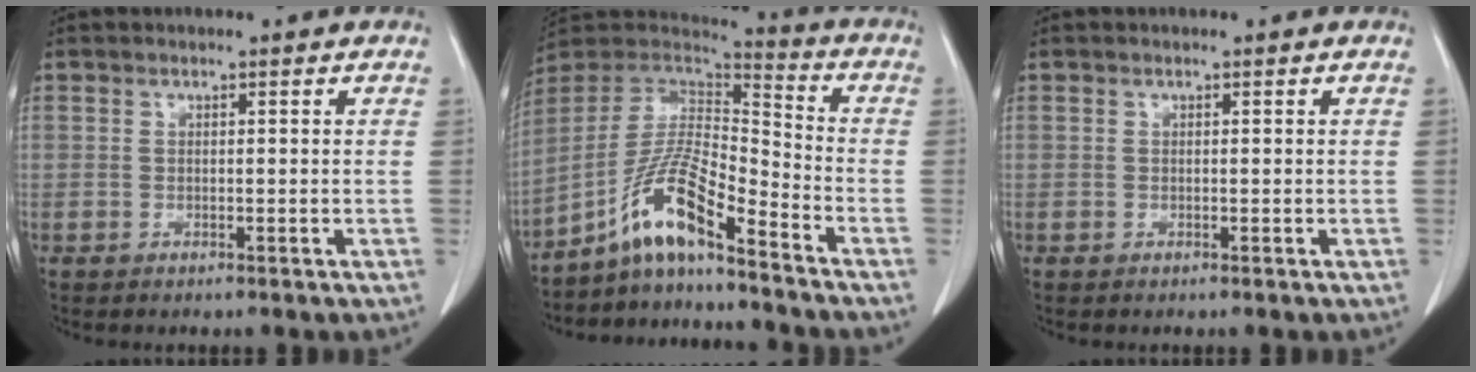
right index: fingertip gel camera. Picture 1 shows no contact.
{"total": 11.5, "force": [-8.1, 1.2, 8.1], "torque": [-0.164, 0.014, -0.153]}
{"total": 0.0}